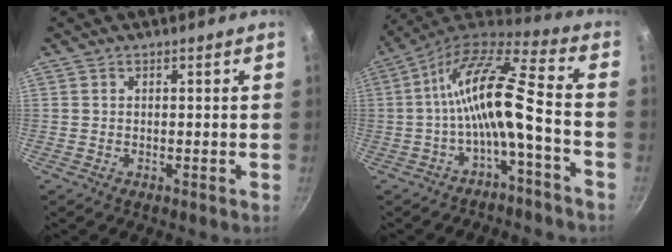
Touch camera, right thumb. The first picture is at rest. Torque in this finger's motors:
{"motor_torque": [2.41, 2.60, 1.59, -0.33, 0.40]}